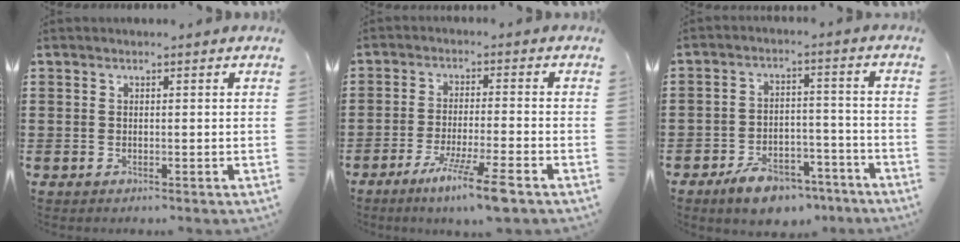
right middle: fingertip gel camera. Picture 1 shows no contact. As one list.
[{"total": 7.9, "force": [-5.5, -0.3, 5.7], "torque": [-0.109, -0.016, -0.100]}, {"total": 7.0, "force": [-5.9, 2.8, 2.7], "torque": [-0.044, 0.022, -0.108]}]